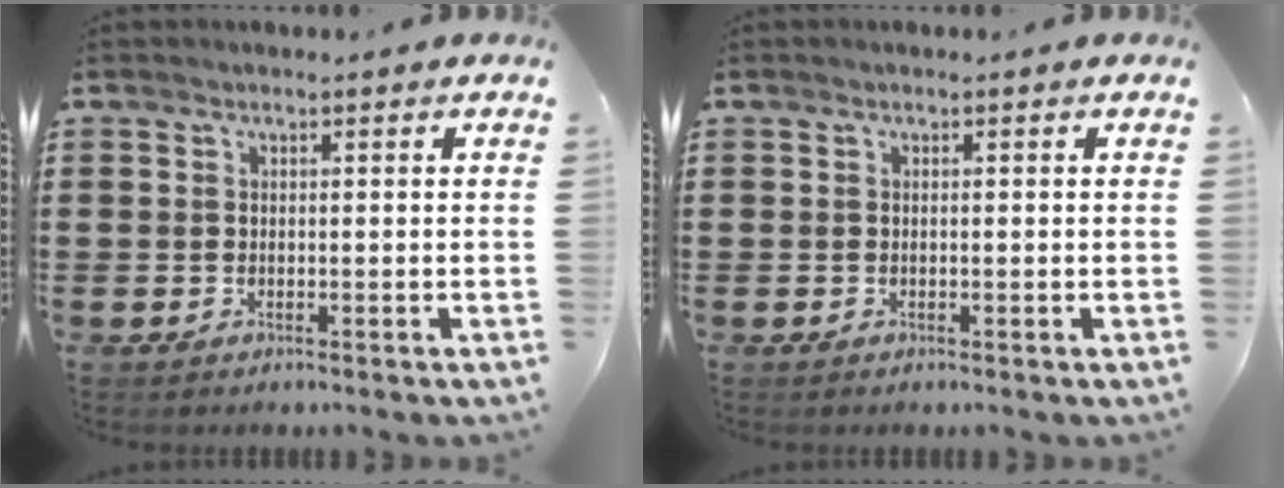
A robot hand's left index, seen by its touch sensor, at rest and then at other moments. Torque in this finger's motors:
{"motor_torque": [0.01, -0.12, -0.01, 0.01]}